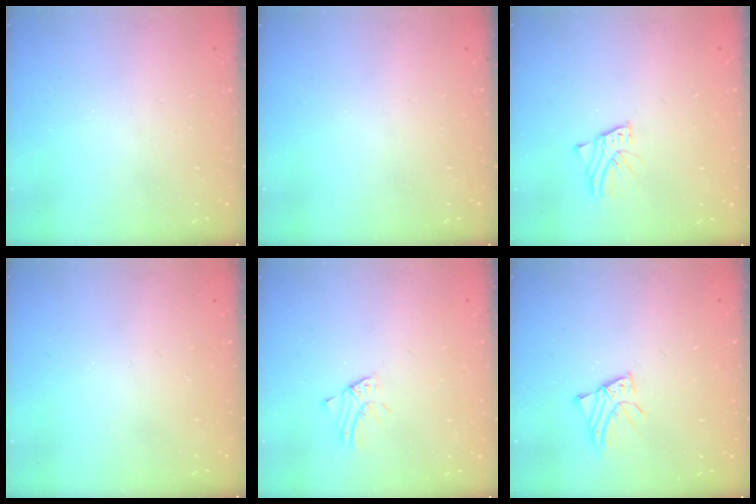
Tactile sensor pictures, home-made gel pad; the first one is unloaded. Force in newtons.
{"total": 0.0}
{"total": 2.7, "press": 2.7, "slide": 0.1}
{"total": 0.0}
{"total": 1.4, "press": 1.4, "slide": 0.0}
{"total": 3.2, "press": 3.2, "slide": 0.1}